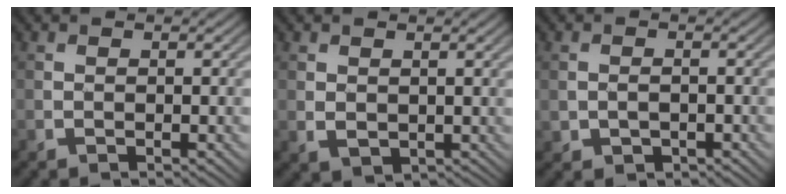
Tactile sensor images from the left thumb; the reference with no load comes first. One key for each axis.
{"total": 2.0, "fx": 0.5, "fy": 1.7, "fz": 0.9, "tx": -0.026, "ty": -0.009, "tz": 0.012}
{"total": 2.1, "fx": -0.7, "fy": 1.7, "fz": 1.1, "tx": -0.023, "ty": -0.003, "tz": -0.012}